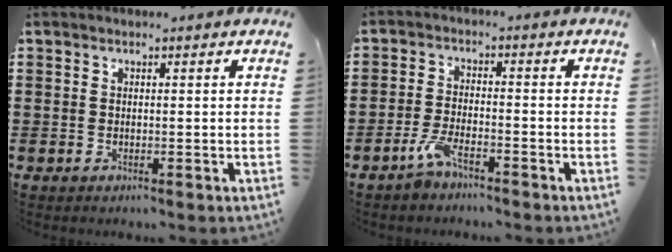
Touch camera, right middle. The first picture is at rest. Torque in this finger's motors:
{"motor_torque": [0.05, -0.05, 0.06, 0.05]}